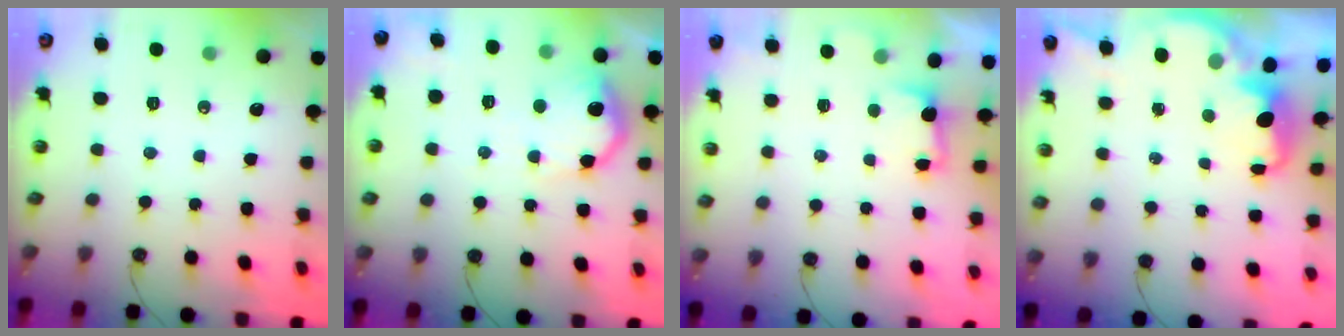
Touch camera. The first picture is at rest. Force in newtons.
{"total": 13.6, "press": 13.5, "slide": 1.3}
{"total": 2.5, "press": 2.3, "slide": 0.8}
{"total": 2.4, "press": 2.3, "slide": 0.7}